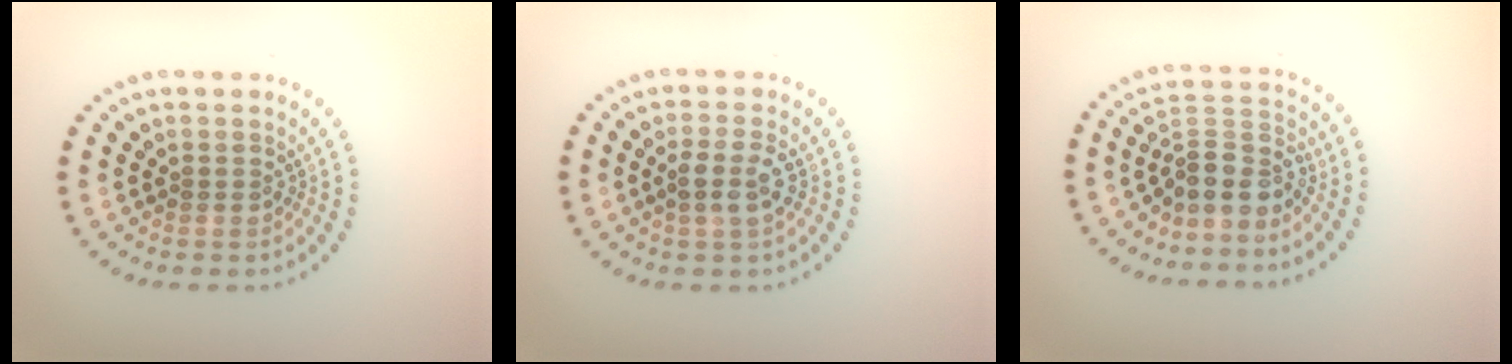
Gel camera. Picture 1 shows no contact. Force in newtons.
{"total": 2.4, "press": 2.2, "slide": 0.8}
{"total": 3.9, "press": 2.9, "slide": 2.6}